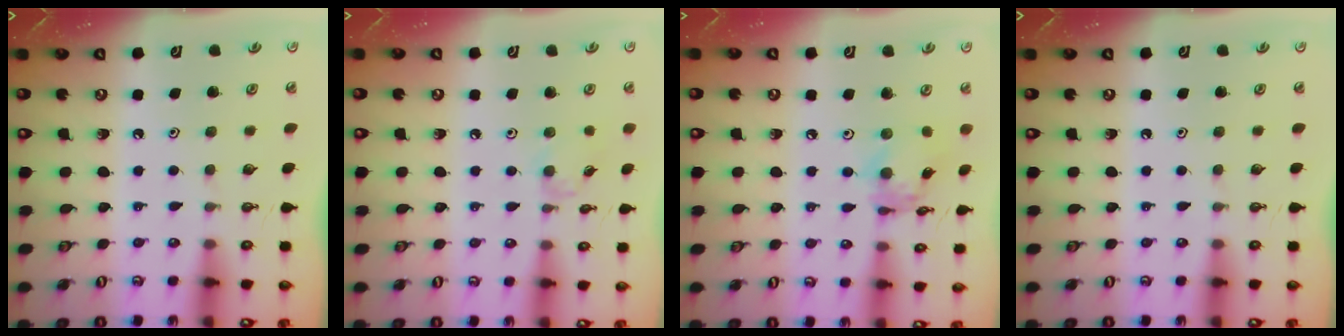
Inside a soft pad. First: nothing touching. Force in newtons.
{"total": 4.1, "press": 4.0, "slide": 0.5}
{"total": 8.3, "press": 8.3, "slide": 0.5}
{"total": 0.0}